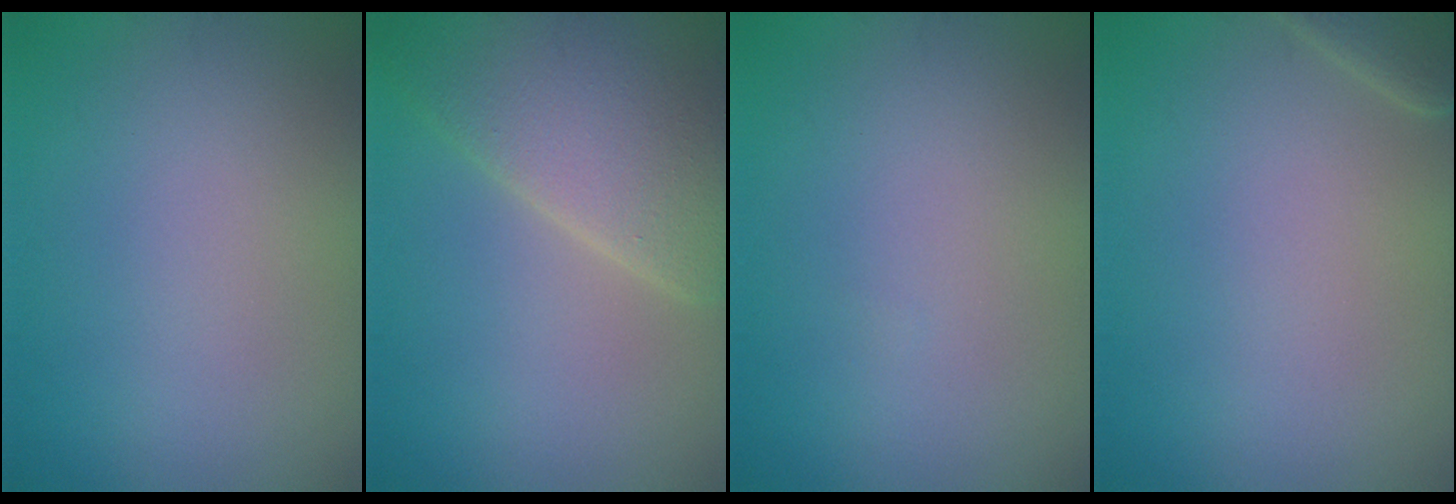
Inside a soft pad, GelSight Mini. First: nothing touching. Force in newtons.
{"total": 7.6, "press": 7.6, "slide": 0.4}
{"total": 0.0}
{"total": 2.4, "press": 2.3, "slide": 0.4}